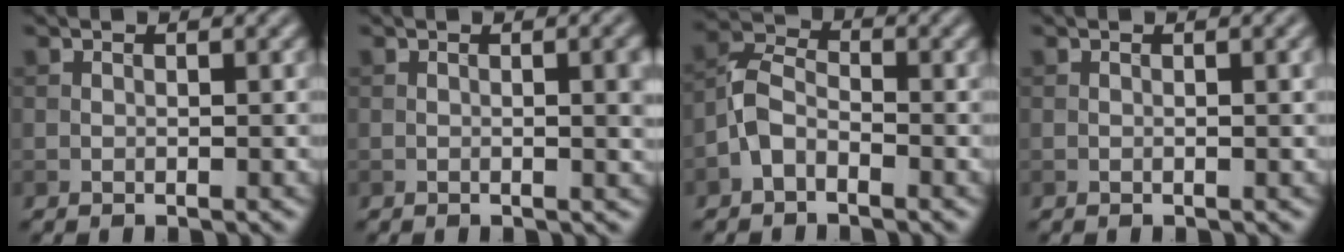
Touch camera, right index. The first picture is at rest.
{"total": 3.3, "force": [0.1, 0.9, 3.2], "torque": [-0.037, 0.002, -0.001]}
{"total": 3.1, "force": [-1.7, 1.8, 1.9], "torque": [-0.037, 0.014, -0.045]}
{"total": 1.4, "force": [0.1, 0.3, 1.4], "torque": [-0.017, 0.003, -0.001]}